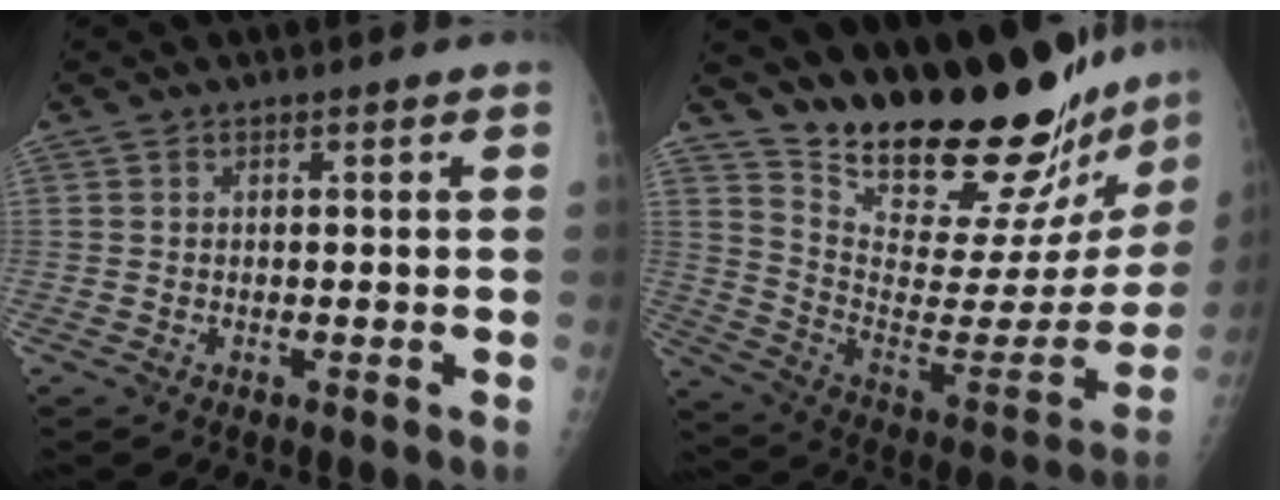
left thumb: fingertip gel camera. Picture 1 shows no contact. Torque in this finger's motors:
{"motor_torque": [0.50, 0.31, 0.78, -1.99, 0.06]}